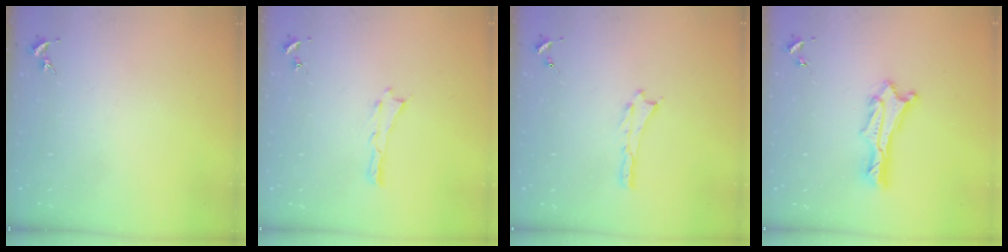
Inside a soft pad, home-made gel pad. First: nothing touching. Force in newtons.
{"total": 0.0}
{"total": 0.0}
{"total": 2.4, "press": 2.4, "slide": 0.3}